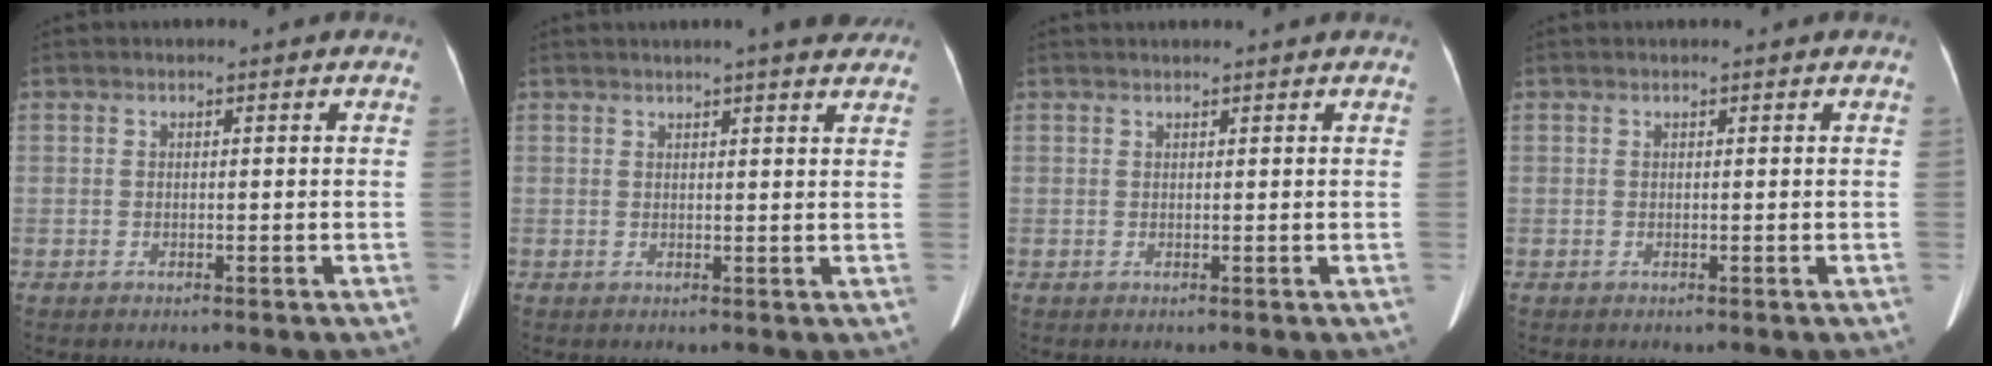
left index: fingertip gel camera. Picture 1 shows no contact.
{"total": 6.4, "force": [5.4, 0.4, 3.4], "torque": [-0.046, 0.009, 0.056]}
{"total": 3.3, "force": [3.0, -0.2, 1.2], "torque": [-0.014, 0.024, 0.037]}
{"total": 0.0}